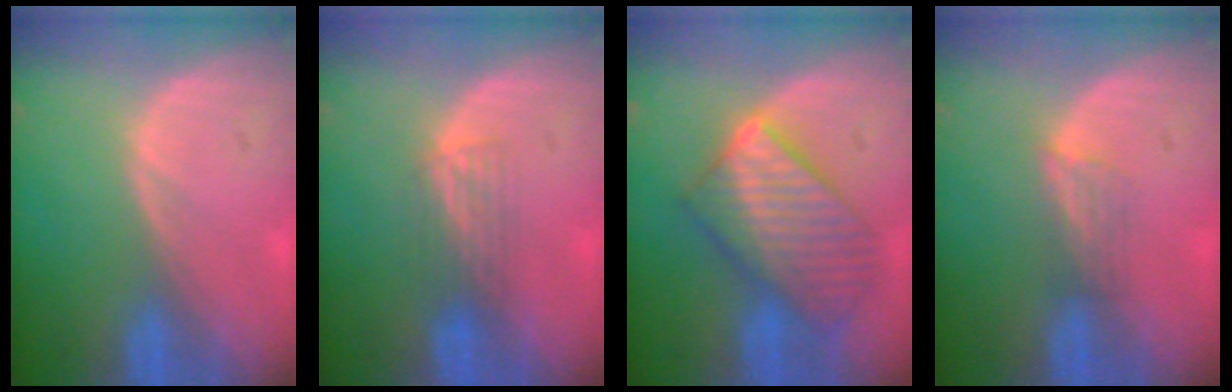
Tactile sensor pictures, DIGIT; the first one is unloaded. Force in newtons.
{"total": 2.9, "press": 2.6, "slide": 1.2}
{"total": 10.2, "press": 10.2, "slide": 0.8}
{"total": 2.4, "press": 1.9, "slide": 1.5}